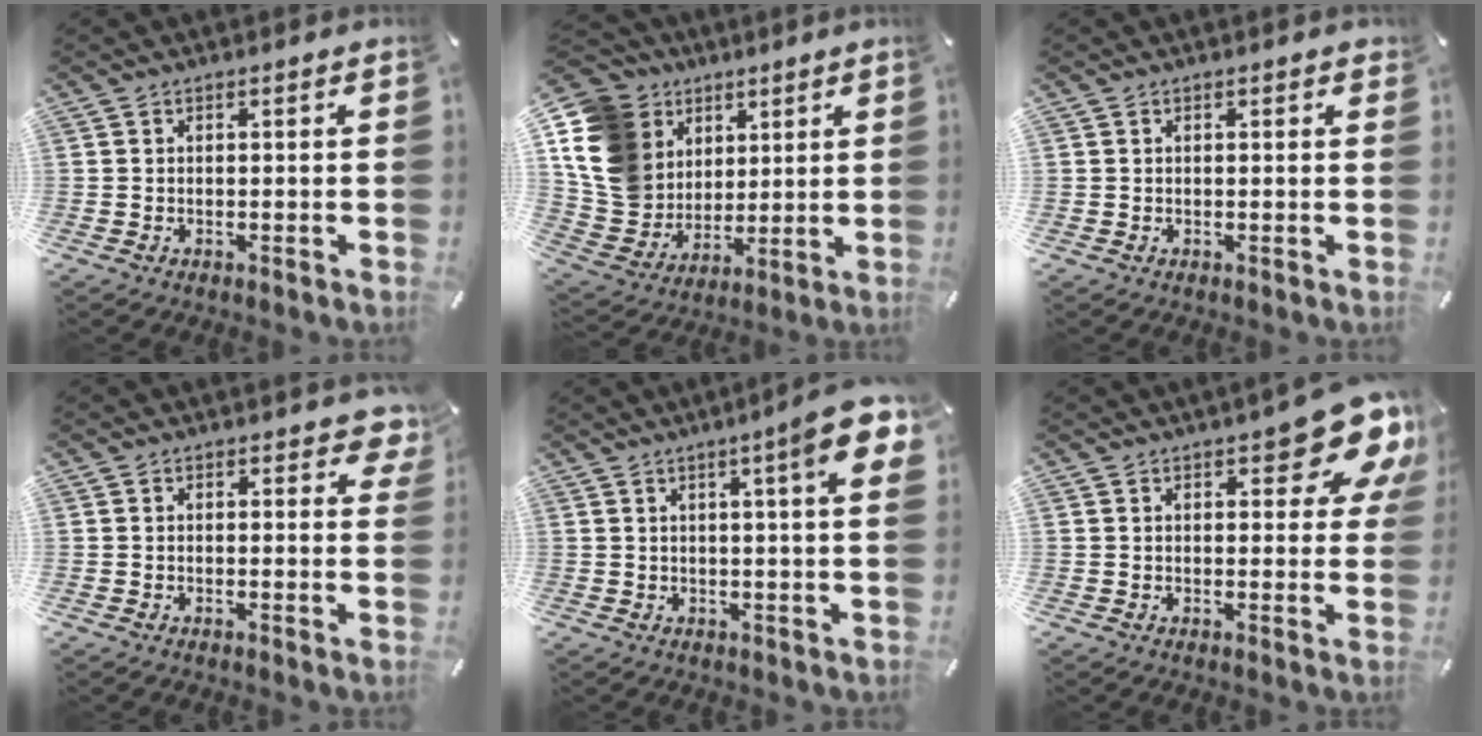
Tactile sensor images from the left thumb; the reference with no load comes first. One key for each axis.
{"total": 15.8, "fx": 4.4, "fy": 14.2, "fz": 5.1, "tx": -0.116, "ty": -0.027, "tz": 0.093}
{"total": 0.6, "fx": 0.2, "fy": 0.5, "fz": 0.1, "tx": 0.009, "ty": 0.001, "tz": 0.001}
{"total": 3.3, "fx": 2.1, "fy": 1.7, "fz": 1.9, "tx": -0.012, "ty": -0.007, "tz": 0.030}
{"total": 10.2, "fx": 4.4, "fy": 1.0, "fz": 9.1, "tx": -0.133, "ty": -0.021, "tz": 0.066}
{"total": 13.2, "fx": 7.6, "fy": 5.2, "fz": 9.5, "tx": -0.104, "ty": -0.055, "tz": 0.124}